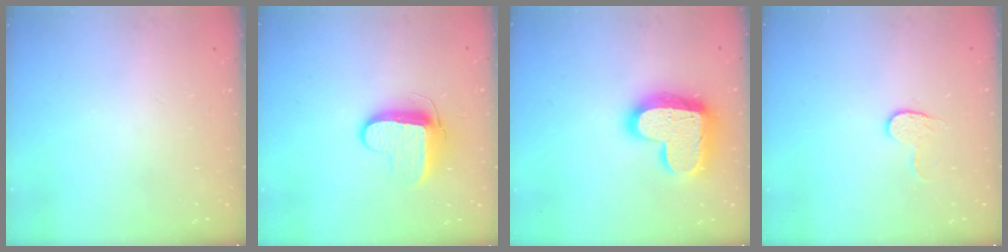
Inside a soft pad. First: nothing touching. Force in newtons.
{"total": 9.9, "press": 9.8, "slide": 0.5}
{"total": 19.8, "press": 19.8, "slide": 1.5}
{"total": 3.6, "press": 3.6, "slide": 0.4}